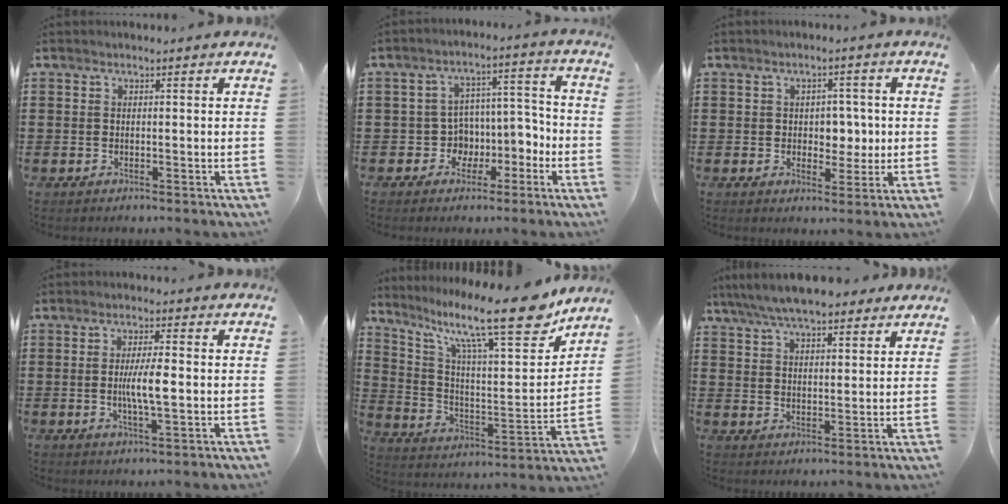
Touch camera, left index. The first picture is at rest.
{"total": 5.6, "force": [-1.6, 5.1, 1.4], "torque": [-0.047, -0.001, -0.028]}
{"total": 4.2, "force": [0.5, 3.2, 2.7], "torque": [-0.046, 0.003, 0.001]}
{"total": 5.3, "force": [-0.3, 0.9, 5.2], "torque": [-0.099, -0.001, -0.009]}
{"total": 18.0, "force": [12.6, 3.6, 12.3], "torque": [-0.223, -0.069, 0.203]}
{"total": 7.4, "force": [6.5, 1.6, 3.1], "torque": [-0.080, -0.010, 0.120]}